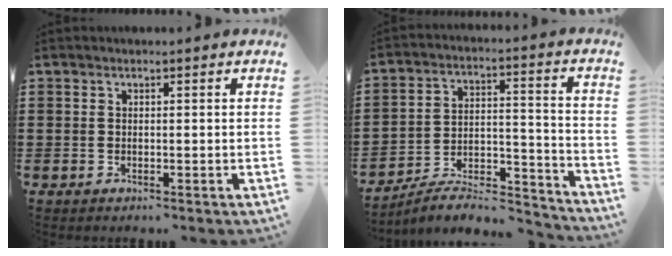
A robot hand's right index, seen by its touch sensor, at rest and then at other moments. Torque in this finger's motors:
{"motor_torque": [-1.09, 1.05, -1.05, -0.16]}